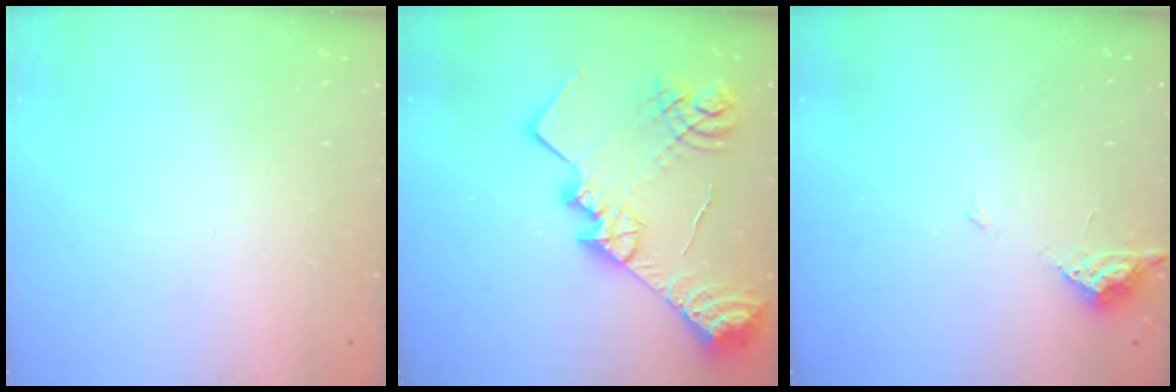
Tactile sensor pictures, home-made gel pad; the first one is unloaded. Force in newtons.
{"total": 24.3, "press": 24.2, "slide": 2.2}
{"total": 5.0, "press": 5.0, "slide": 0.6}